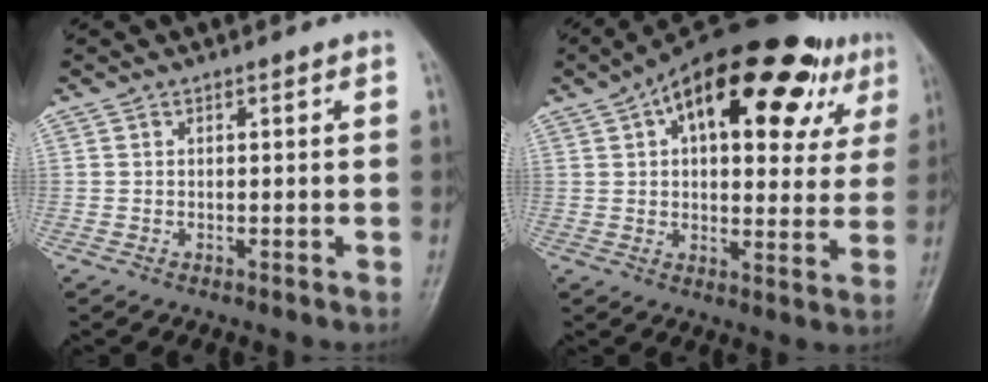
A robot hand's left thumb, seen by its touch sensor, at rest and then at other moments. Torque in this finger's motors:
{"motor_torque": [1.43, 1.43, 1.82, -0.95, 0.25]}